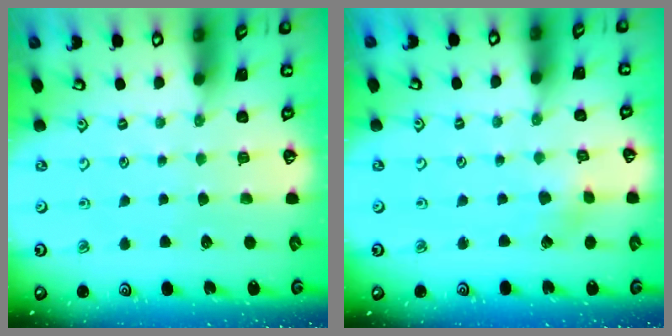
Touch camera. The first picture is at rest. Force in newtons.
{"total": 2.2, "press": 2.2, "slide": 0.2}